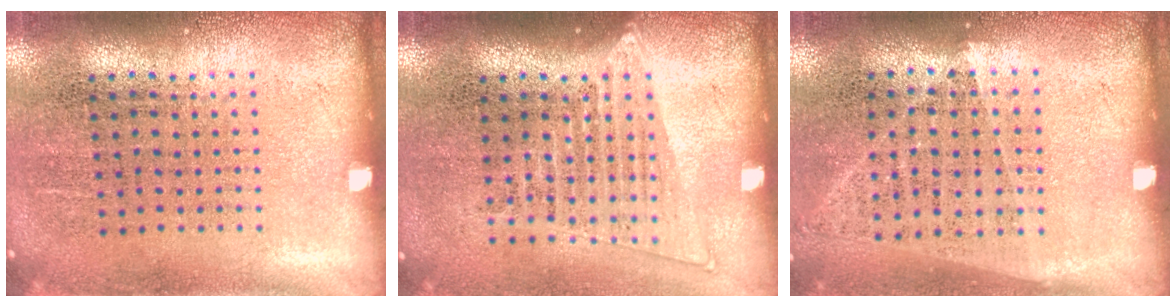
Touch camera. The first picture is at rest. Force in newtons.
{"total": 1.4, "press": 1.2, "slide": 0.7}
{"total": 1.0, "press": 0.9, "slide": 0.4}